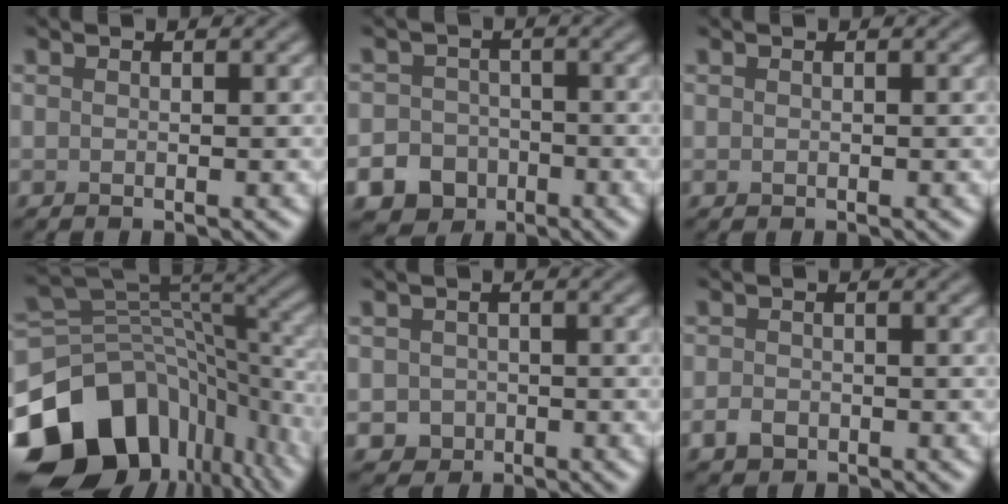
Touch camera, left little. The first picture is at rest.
{"total": 11.0, "force": [-6.0, 9.0, 2.0], "torque": [-0.034, -0.049, -0.117]}
{"total": 0.0}
{"total": 15.2, "force": [-7.5, 10.5, 8.1], "torque": [-0.180, -0.009, -0.119]}
{"total": 2.0, "force": [-0.5, 1.9, 0.5], "torque": [-0.006, -0.006, -0.010]}
{"total": 1.7, "force": [-0.9, 1.2, 0.8], "torque": [-0.012, -0.003, -0.021]}